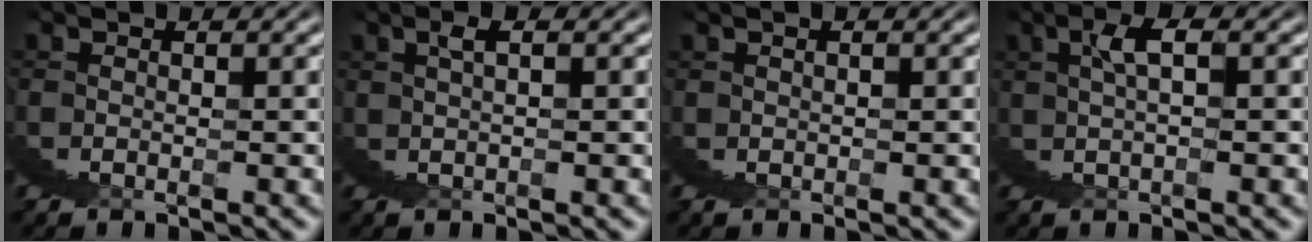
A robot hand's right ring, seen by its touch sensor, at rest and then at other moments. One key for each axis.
{"total": 2.0, "fx": 1.4, "fy": -0.5, "fz": 1.4, "tx": -0.016, "ty": 0.013, "tz": 0.023}
{"total": 0.7, "fx": 0.6, "fy": -0.1, "fz": 0.5, "tx": -0.008, "ty": 0.006, "tz": 0.007}
{"total": 3.0, "fx": 2.3, "fy": -0.5, "fz": 2.0, "tx": -0.016, "ty": 0.022, "tz": 0.036}